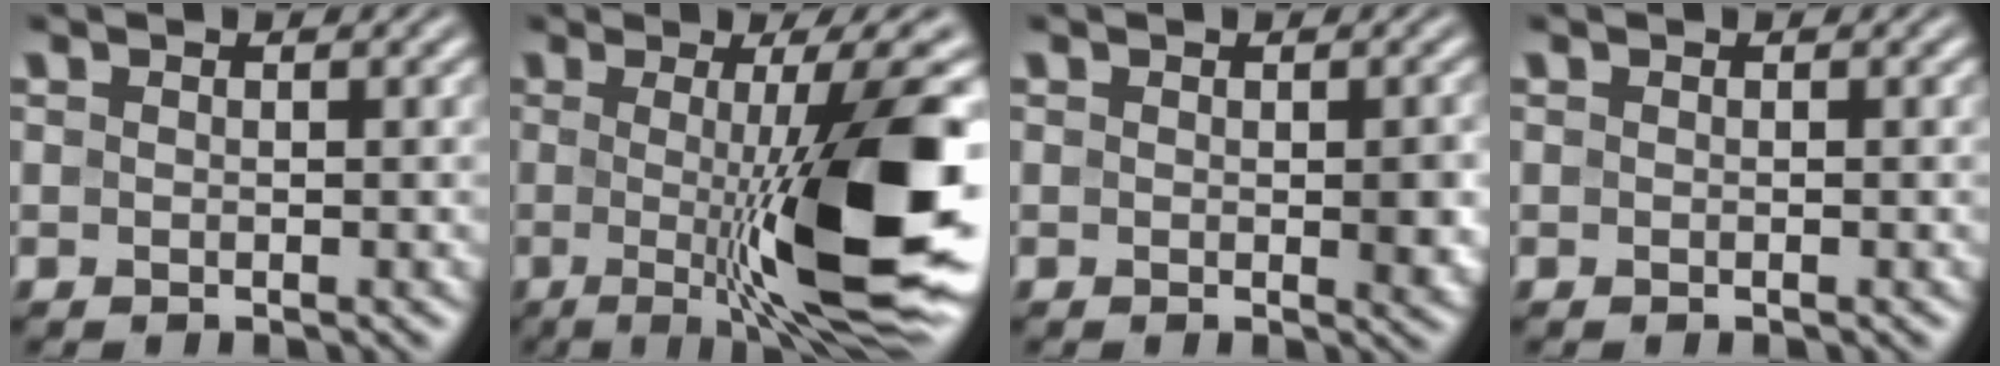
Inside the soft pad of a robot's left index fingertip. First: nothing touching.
{"total": 12.6, "force": [-0.7, 2.4, 12.3], "torque": [-0.166, -0.015, -0.007]}
{"total": 1.5, "force": [-0.1, 0.6, 1.4], "torque": [-0.015, -0.005, -0.001]}
{"total": 0.0}